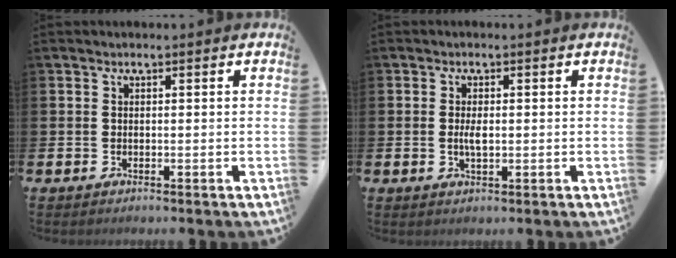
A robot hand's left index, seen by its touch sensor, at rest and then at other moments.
{"total": 2.1, "force": [-0.1, 0.8, 1.9], "torque": [-0.036, 0.001, -0.003]}